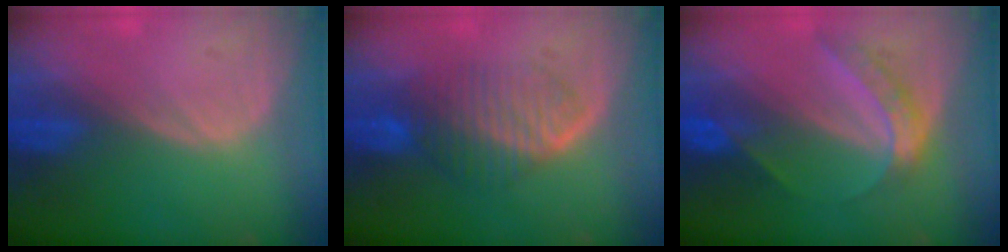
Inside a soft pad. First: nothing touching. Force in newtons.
{"total": 6.7, "press": 6.5, "slide": 1.8}
{"total": 6.1, "press": 5.2, "slide": 3.1}